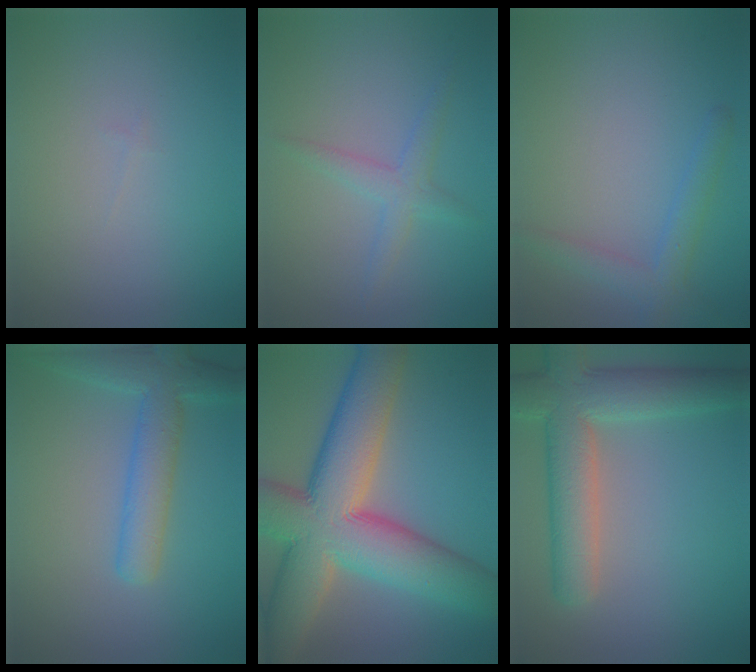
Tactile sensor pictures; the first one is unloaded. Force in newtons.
{"total": 2.0, "press": 2.0, "slide": 0.1}
{"total": 2.4, "press": 2.4, "slide": 0.1}
{"total": 4.6, "press": 4.6, "slide": 0.2}
{"total": 14.3, "press": 14.3, "slide": 0.7}
{"total": 7.7, "press": 7.7, "slide": 0.7}